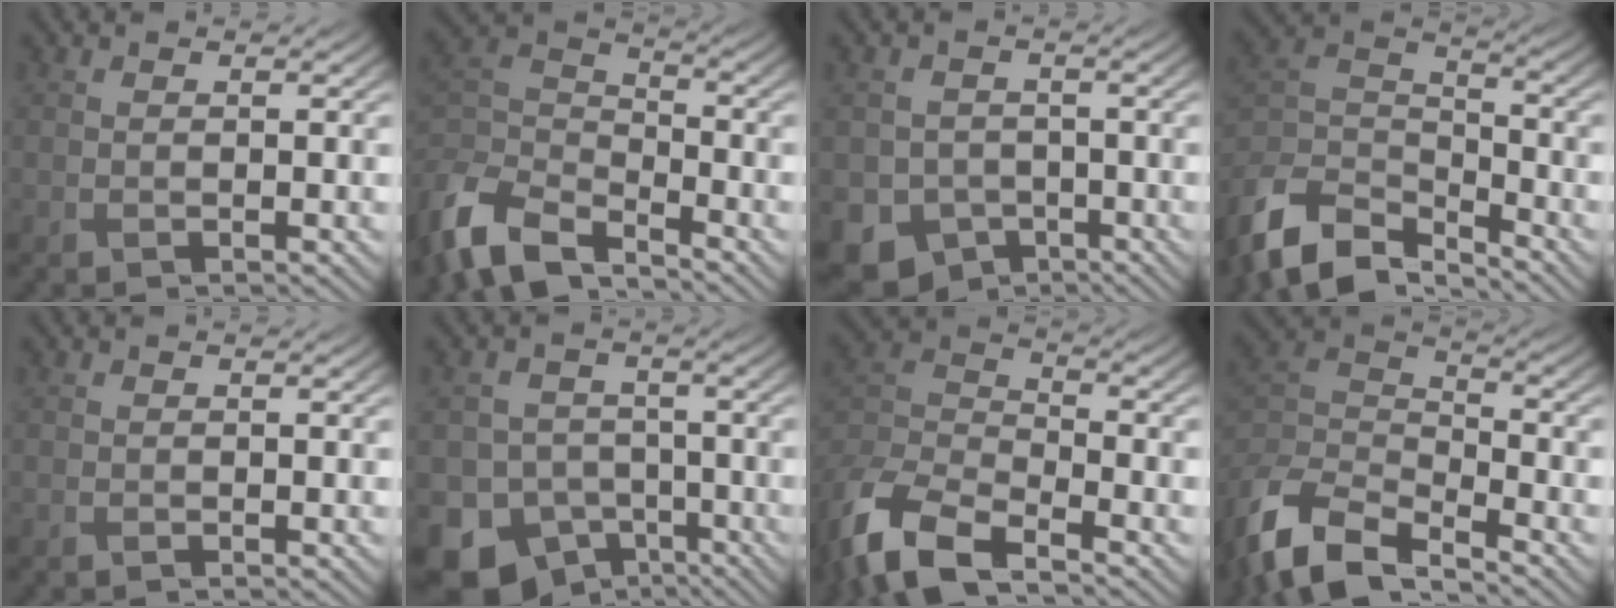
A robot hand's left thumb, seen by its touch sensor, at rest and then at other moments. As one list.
[{"total": 9.1, "force": [-7.1, 3.6, 4.4], "torque": [-0.105, -0.009, -0.154]}, {"total": 7.9, "force": [-4.2, 6.2, 2.5], "torque": [-0.048, -0.025, -0.076]}, {"total": 10.5, "force": [-8.3, 4.4, 4.7], "torque": [-0.109, -0.002, -0.166]}, {"total": 0.6, "force": [-0.5, 0.0, 0.3], "torque": [-0.006, -0.001, -0.009]}, {"total": 12.6, "force": [-7.9, 9.2, 3.4], "torque": [-0.083, -0.041, -0.133]}, {"total": 11.1, "force": [-8.0, 4.1, 6.5], "torque": [-0.150, -0.012, -0.169]}, {"total": 10.2, "force": [-7.7, 3.9, 5.5], "torque": [-0.127, -0.012, -0.156]}]